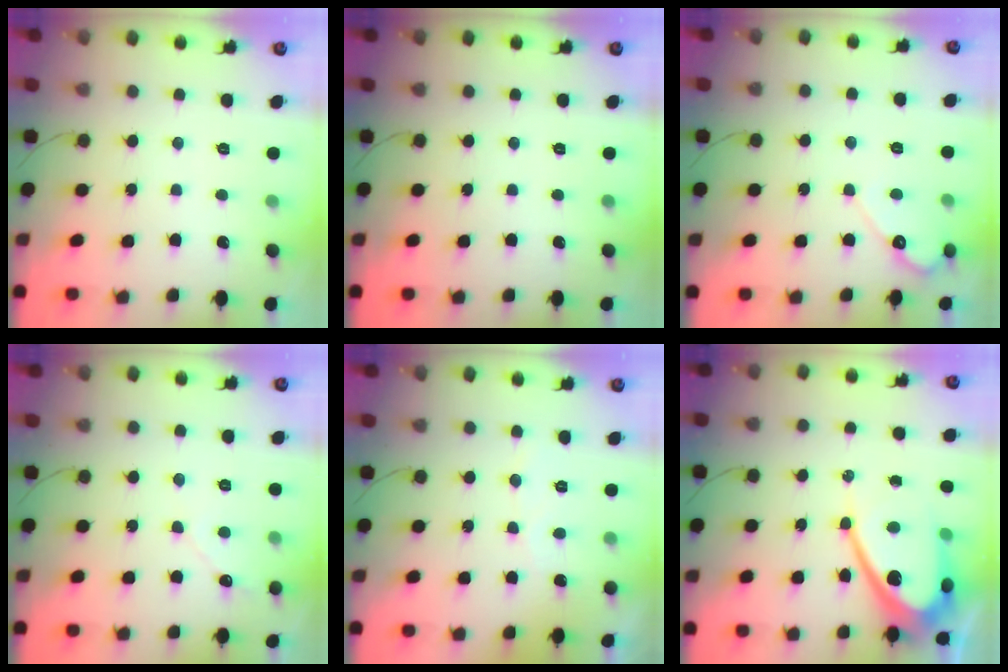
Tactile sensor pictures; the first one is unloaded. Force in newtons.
{"total": 0.0}
{"total": 5.3, "press": 5.3, "slide": 0.2}
{"total": 2.7, "press": 2.7, "slide": 0.3}
{"total": 3.8, "press": 3.8, "slide": 0.2}
{"total": 14.8, "press": 14.8, "slide": 1.0}